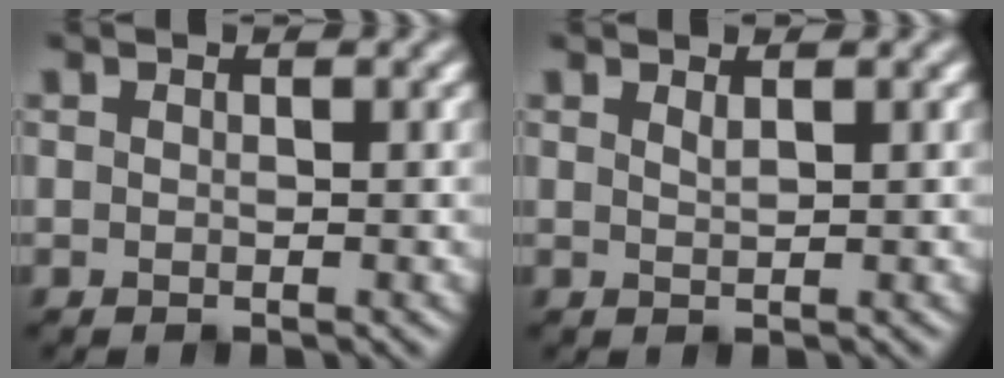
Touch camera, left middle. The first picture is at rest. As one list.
[{"total": 1.3, "force": [1.1, 0.4, 0.6], "torque": [0.002, 0.003, 0.007]}]